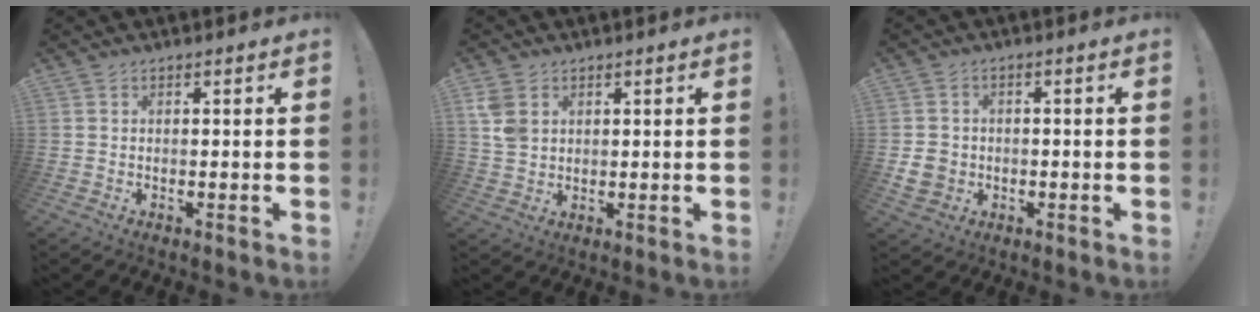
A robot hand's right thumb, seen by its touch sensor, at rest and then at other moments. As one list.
[{"total": 6.0, "force": [2.5, 4.6, 3.1], "torque": [-0.057, -0.003, 0.050]}, {"total": 6.0, "force": [-0.7, 5.4, 2.7], "torque": [-0.051, 0.002, -0.011]}]